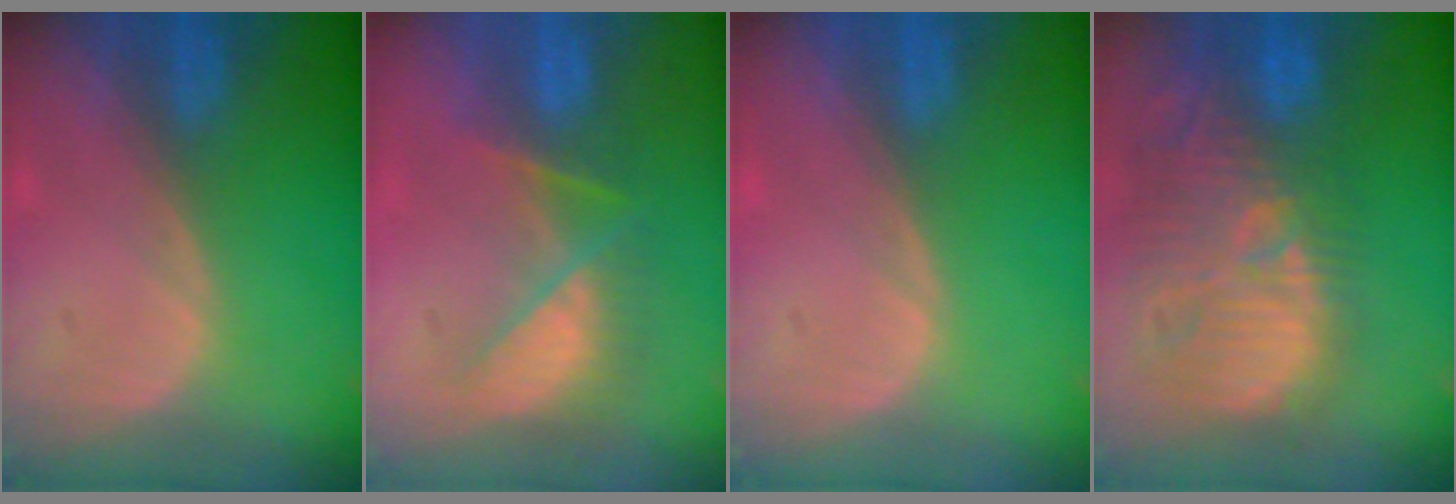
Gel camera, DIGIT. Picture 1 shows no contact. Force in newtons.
{"total": 8.2, "press": 7.1, "slide": 4.1}
{"total": 0.0}
{"total": 14.3, "press": 12.9, "slide": 6.2}